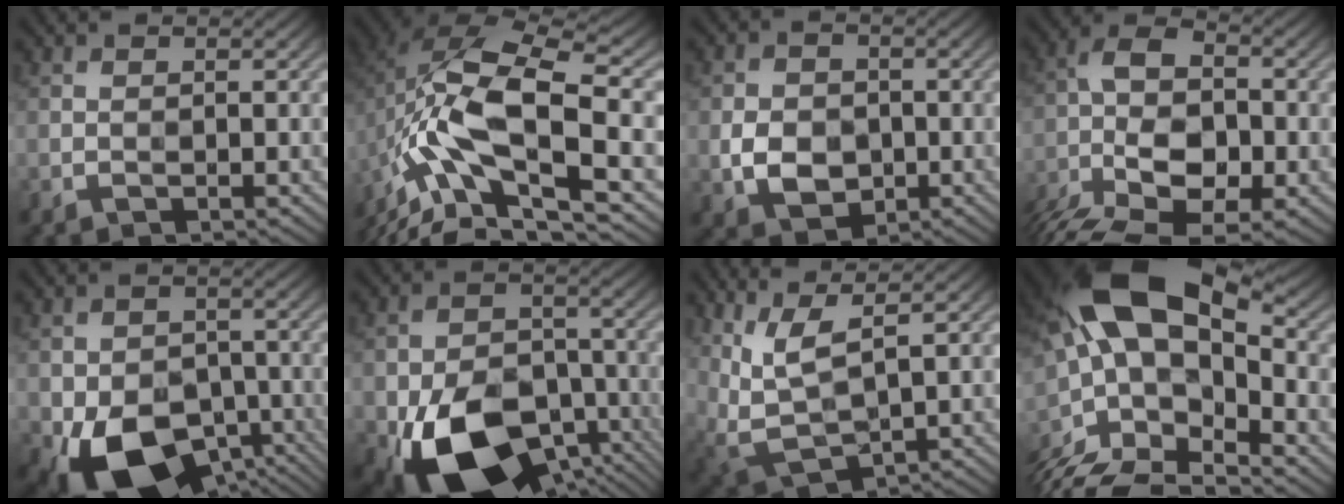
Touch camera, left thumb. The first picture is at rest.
{"total": 15.5, "force": [-5.5, 6.5, 13.0], "torque": [-0.266, -0.007, -0.109]}
{"total": 4.9, "force": [-0.9, 3.9, 2.7], "torque": [-0.058, -0.006, -0.016]}
{"total": 13.0, "force": [-6.5, 7.1, 8.7], "torque": [-0.187, -0.008, -0.126]}
{"total": 13.3, "force": [-6.1, 8.8, 8.0], "torque": [-0.140, -0.034, -0.097]}
{"total": 16.6, "force": [-7.6, 10.5, 10.5], "torque": [-0.194, -0.038, -0.121]}
{"total": 6.8, "force": [3.5, 2.7, 5.2], "torque": [-0.144, -0.005, 0.080]}
{"total": 18.8, "force": [-3.4, 9.8, 15.6], "torque": [-0.313, -0.014, -0.039]}